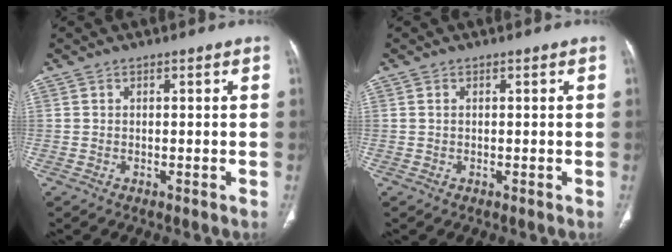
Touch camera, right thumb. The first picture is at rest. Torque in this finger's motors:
{"motor_torque": [-0.18, -0.10, -0.34, 0.34, -0.02]}